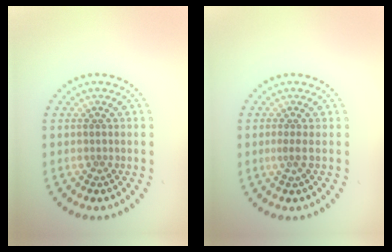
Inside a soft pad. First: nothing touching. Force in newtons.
{"total": 0.8, "press": 0.3, "slide": 0.7}